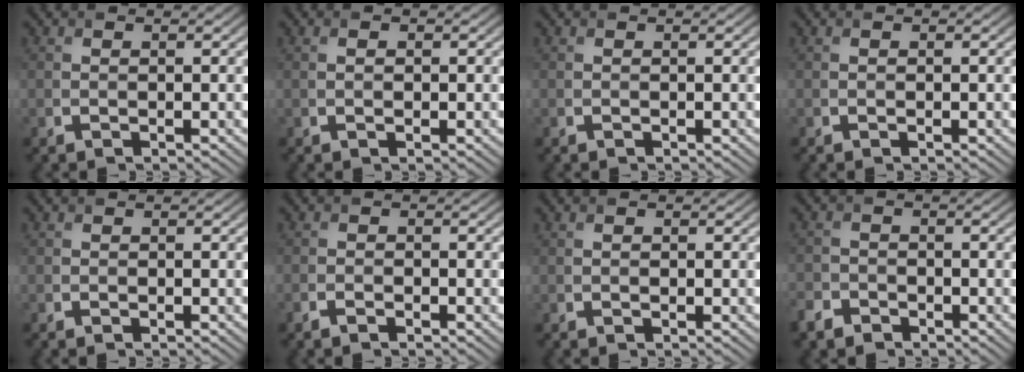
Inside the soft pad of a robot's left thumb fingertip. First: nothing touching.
{"total": 1.0, "force": [0.1, 0.5, 0.9], "torque": [-0.013, -0.004, 0.006]}
{"total": 0.0}
{"total": 0.0}
{"total": 0.0}
{"total": 1.6, "force": [-1.2, 0.6, 0.9], "torque": [-0.022, -0.002, -0.025]}
{"total": 0.7, "force": [0.0, 0.3, 0.6], "torque": [-0.012, -0.001, 0.001]}
{"total": 3.2, "force": [-2.3, 2.0, 1.0], "torque": [-0.027, -0.006, -0.056]}